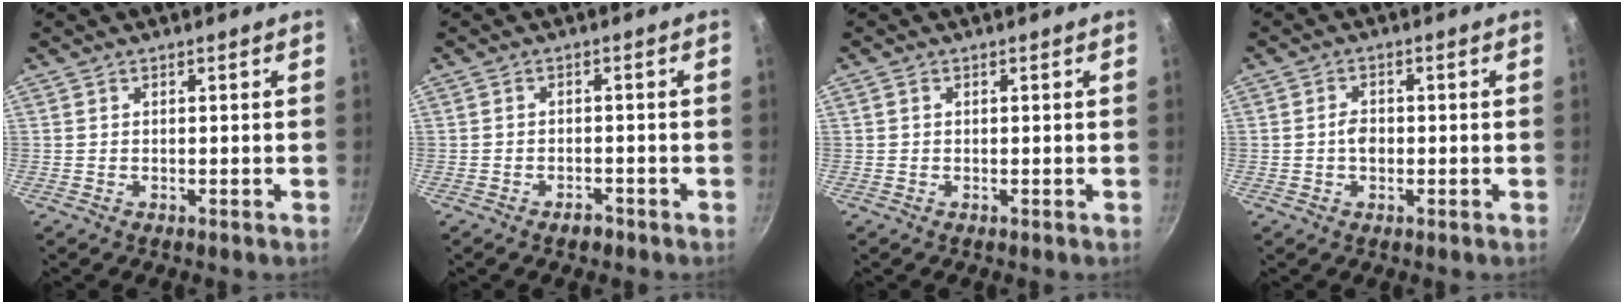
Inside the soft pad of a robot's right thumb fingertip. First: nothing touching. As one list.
[{"total": 2.2, "force": [-1.5, 1.2, 1.0], "torque": [-0.013, 0.015, -0.021]}, {"total": 0.6, "force": [0.1, 0.5, 0.3], "torque": [-0.003, 0.004, 0.001]}, {"total": 2.8, "force": [-0.3, 2.0, 1.9], "torque": [-0.022, 0.010, -0.006]}]